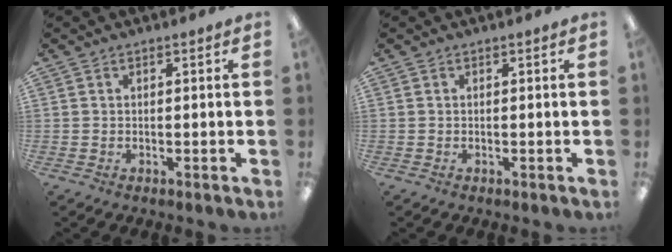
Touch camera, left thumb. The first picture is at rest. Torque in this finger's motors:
{"motor_torque": [0.00, 0.00, -0.06, 0.06, 0.00]}